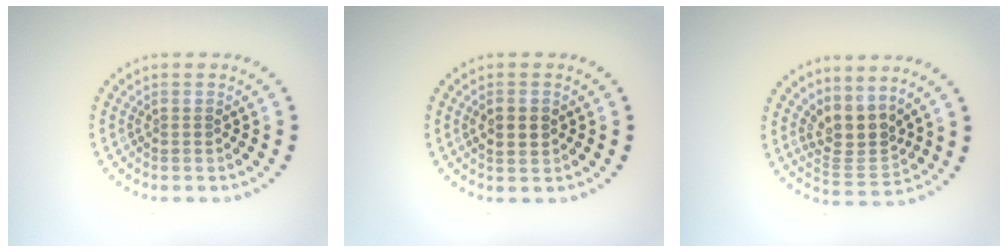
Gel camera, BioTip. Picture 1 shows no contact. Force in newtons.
{"total": 1.7, "press": 1.7, "slide": 0.2}
{"total": 3.4, "press": 2.5, "slide": 2.3}